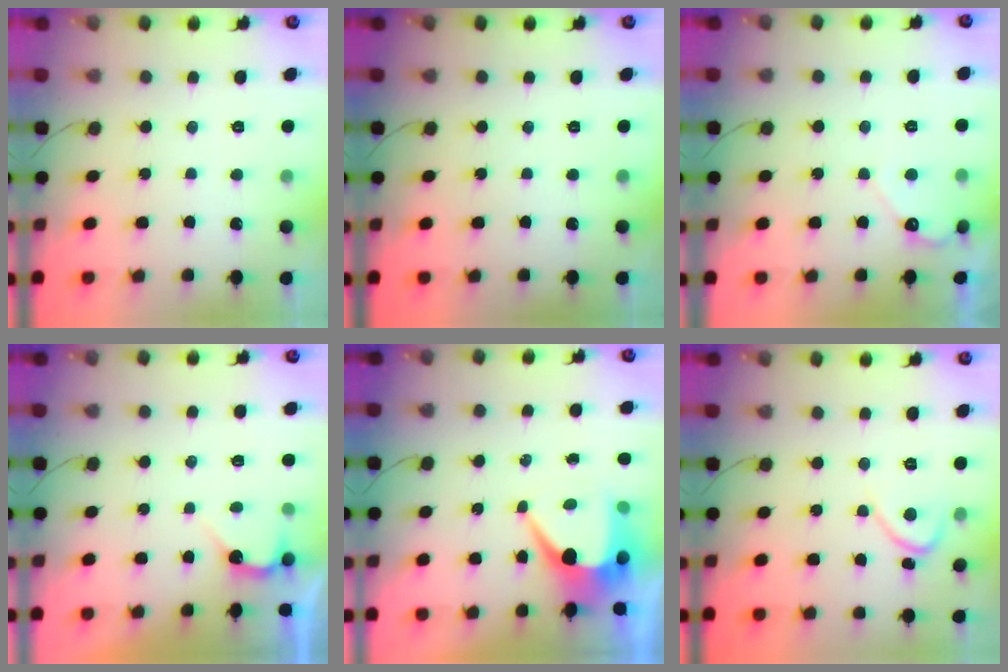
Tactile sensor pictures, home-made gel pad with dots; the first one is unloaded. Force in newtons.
{"total": 0.0}
{"total": 4.5, "press": 4.4, "slide": 0.2}
{"total": 2.8, "press": 2.8, "slide": 0.2}
{"total": 8.0, "press": 8.0, "slide": 0.6}
{"total": 2.7, "press": 2.7, "slide": 0.2}